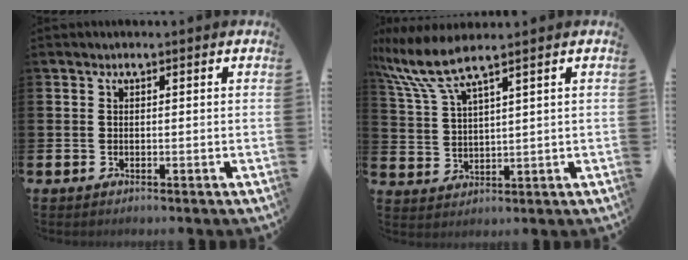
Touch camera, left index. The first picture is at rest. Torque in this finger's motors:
{"motor_torque": [0.23, -0.09, 0.67, 0.21]}